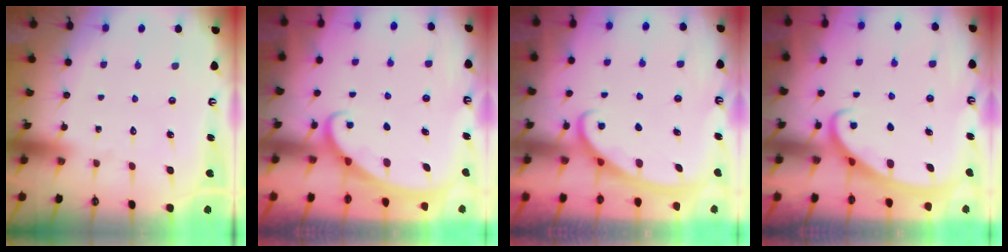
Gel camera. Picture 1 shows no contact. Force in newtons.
{"total": 2.0, "press": 2.0, "slide": 0.1}
{"total": 2.8, "press": 2.8, "slide": 0.4}
{"total": 2.6, "press": 2.6, "slide": 0.4}